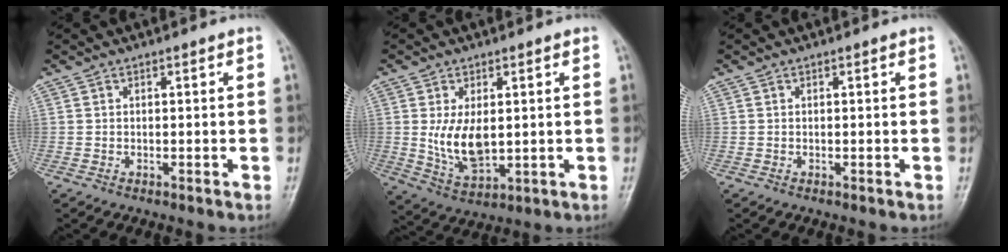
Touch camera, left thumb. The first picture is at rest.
{"total": 8.3, "force": [0.6, 4.5, 6.9], "torque": [-0.115, -0.013, 0.025]}
{"total": 0.0}